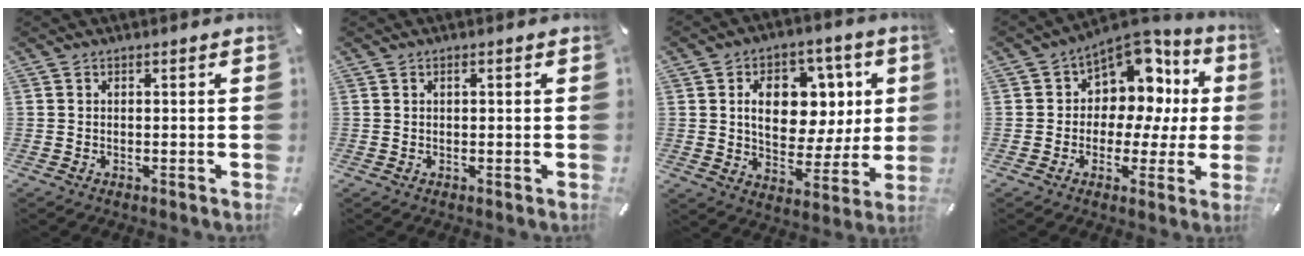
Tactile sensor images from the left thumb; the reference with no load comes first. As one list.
[{"total": 0.8, "force": [0.2, 0.4, 0.7], "torque": [-0.013, 0.004, 0.003]}, {"total": 14.4, "force": [3.6, 10.9, 8.7], "torque": [-0.122, -0.008, 0.067]}, {"total": 11.2, "force": [5.2, 8.2, 5.6], "torque": [-0.073, -0.058, 0.094]}]